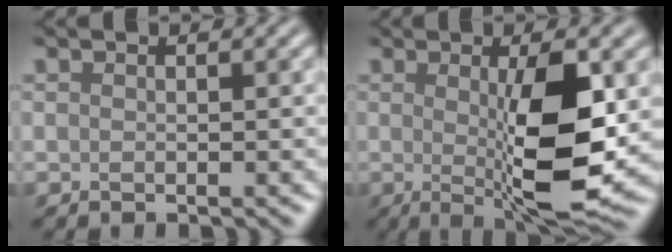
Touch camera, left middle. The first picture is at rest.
{"total": 8.2, "force": [-0.3, 1.8, 8.0], "torque": [-0.126, -0.017, 0.003]}